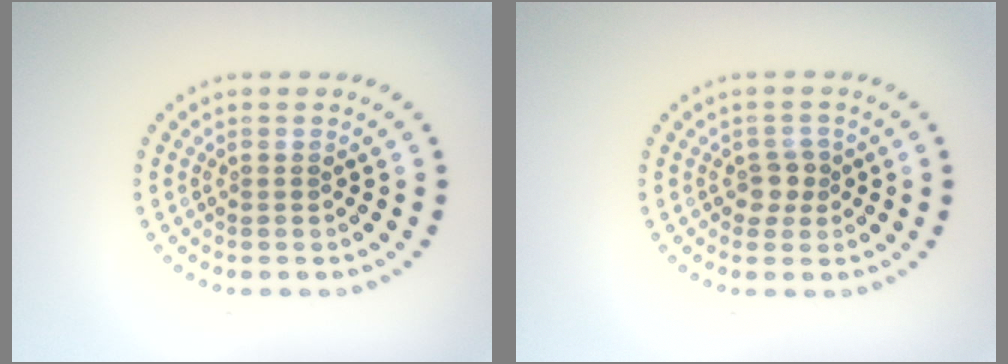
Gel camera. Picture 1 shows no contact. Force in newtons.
{"total": 1.8, "press": 1.5, "slide": 0.9}